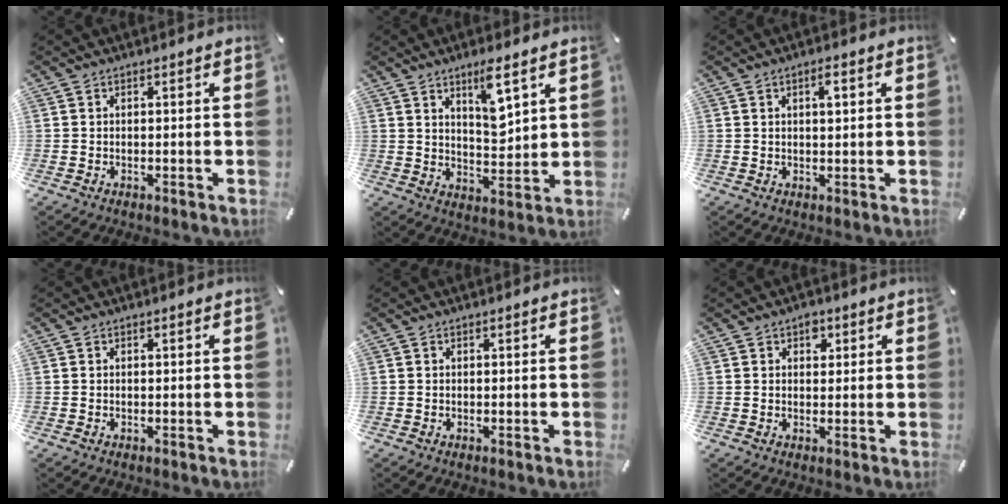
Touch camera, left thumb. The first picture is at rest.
{"total": 7.5, "force": [5.1, 2.3, 5.1], "torque": [-0.076, -0.038, 0.081]}
{"total": 2.5, "force": [0.9, 0.8, 2.2], "torque": [-0.040, 0.002, 0.013]}
{"total": 0.0}
{"total": 0.0}
{"total": 2.7, "force": [1.2, 2.0, 1.3], "torque": [-0.005, -0.005, 0.016]}